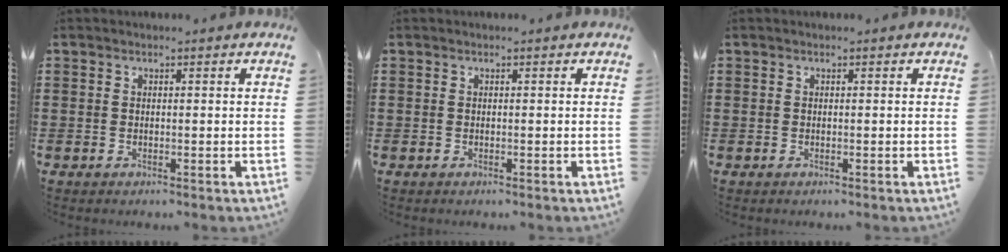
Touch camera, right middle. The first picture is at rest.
{"total": 0.0}
{"total": 0.0}